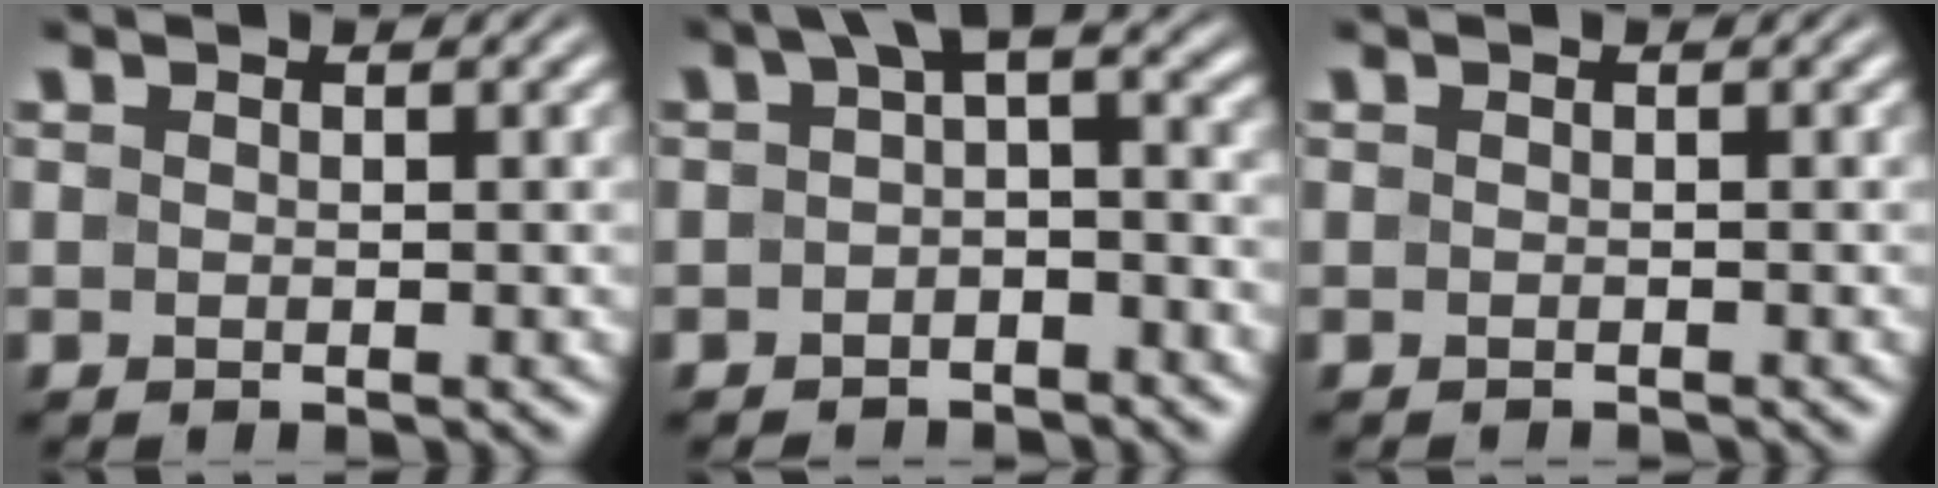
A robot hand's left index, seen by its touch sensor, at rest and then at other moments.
{"total": 4.2, "force": [-0.5, 2.2, 3.5], "torque": [-0.038, 0.014, -0.020]}
{"total": 0.7, "force": [-0.7, 0.0, 0.1], "torque": [0.001, -0.005, -0.011]}